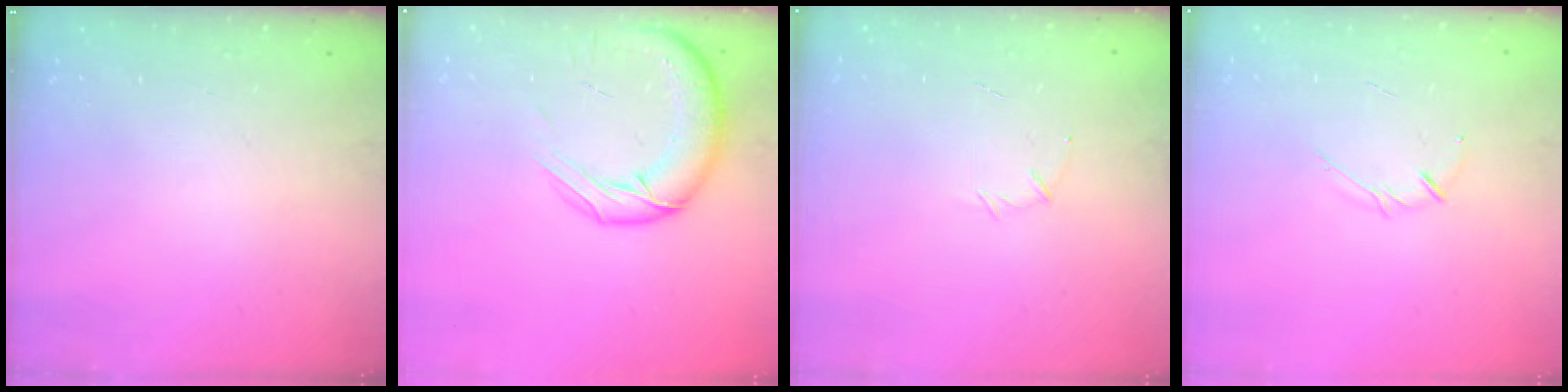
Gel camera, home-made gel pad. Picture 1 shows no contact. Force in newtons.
{"total": 15.3, "press": 14.8, "slide": 3.8}
{"total": 4.1, "press": 4.0, "slide": 1.0}
{"total": 3.3, "press": 3.2, "slide": 0.6}